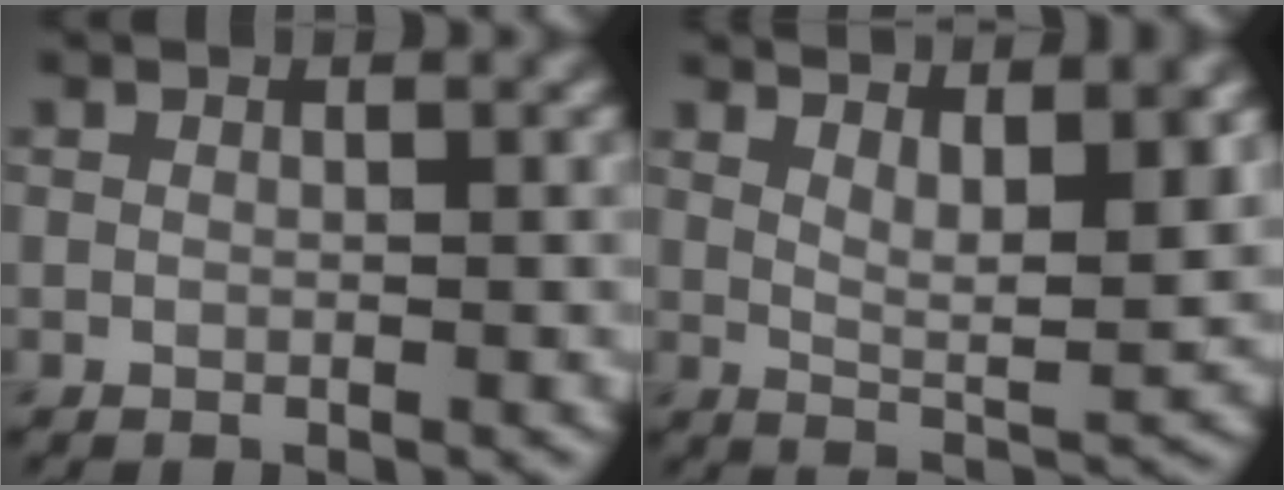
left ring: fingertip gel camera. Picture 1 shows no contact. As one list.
[{"total": 7.1, "force": [3.9, 1.7, 5.6], "torque": [-0.068, 0.003, 0.059]}]